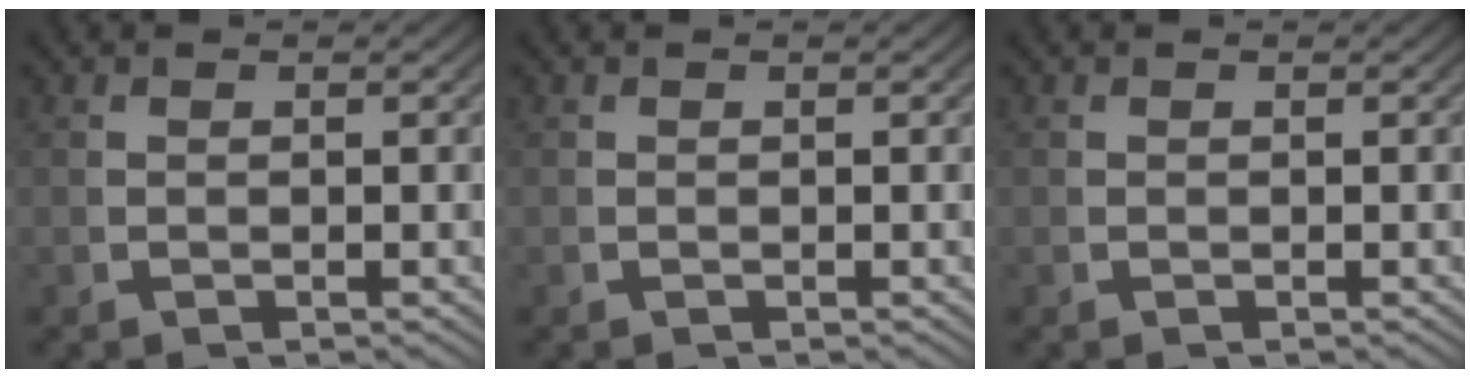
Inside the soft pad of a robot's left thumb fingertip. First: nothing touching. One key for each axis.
{"total": 0.0}
{"total": 0.0}